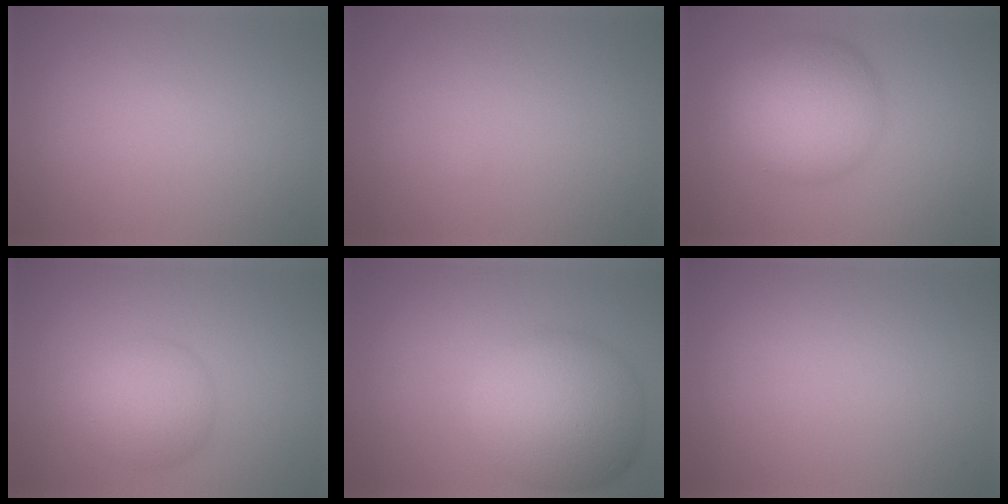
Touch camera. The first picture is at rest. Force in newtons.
{"total": 0.0}
{"total": 7.6, "press": 7.6, "slide": 0.4}
{"total": 4.6, "press": 4.6, "slide": 0.1}
{"total": 9.9, "press": 9.9, "slide": 0.2}
{"total": 0.0}